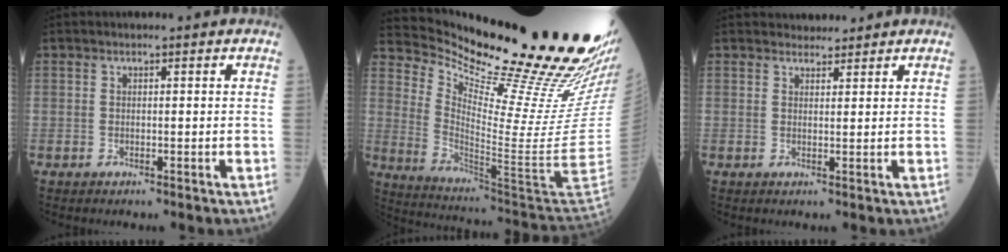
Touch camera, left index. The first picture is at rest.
{"total": 27.8, "force": [22.6, -0.3, 16.3], "torque": [-0.262, -0.115, 0.321]}
{"total": 2.2, "force": [2.1, 0.6, -0.1], "torque": [0.001, 0.008, 0.033]}